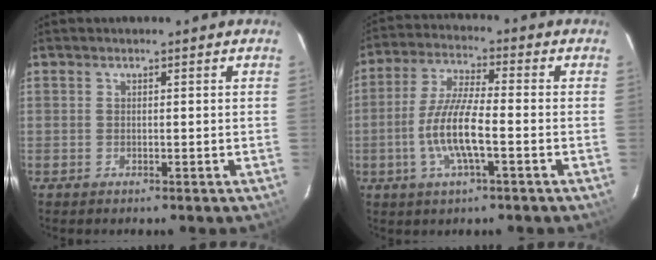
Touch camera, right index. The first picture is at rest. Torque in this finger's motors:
{"motor_torque": [1.23, -0.66, 0.72, 0.21]}